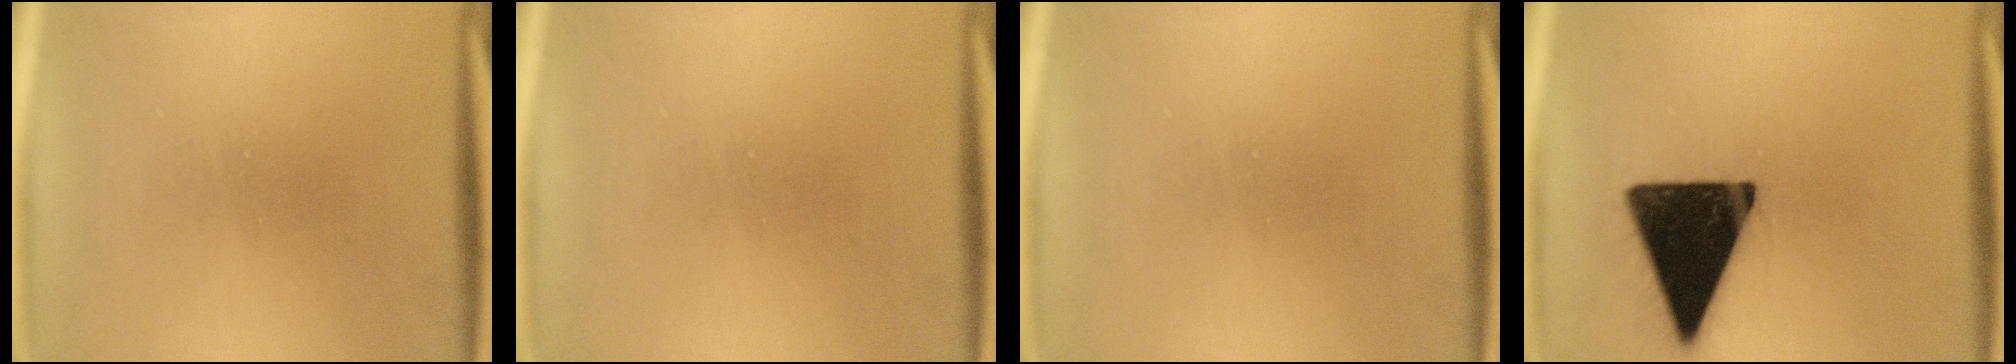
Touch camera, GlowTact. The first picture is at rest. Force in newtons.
{"total": 0.0}
{"total": 0.0}
{"total": 18.4}